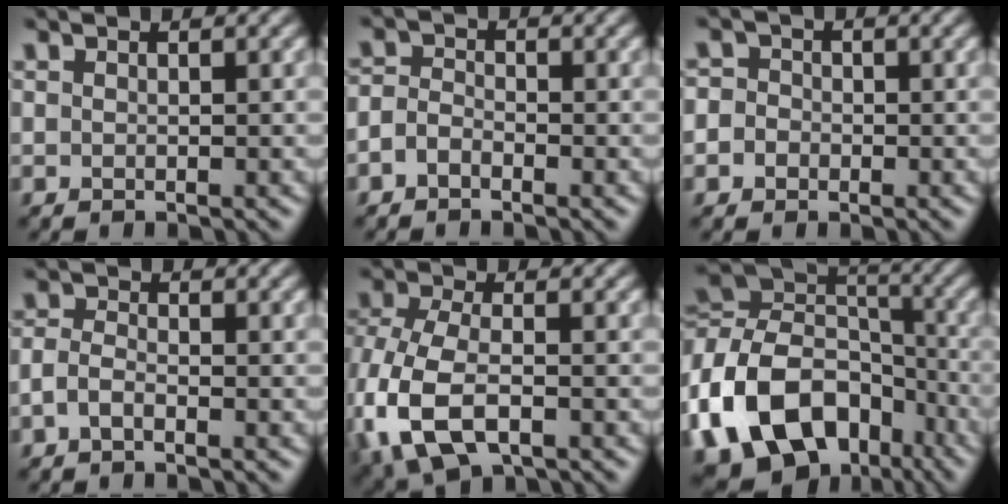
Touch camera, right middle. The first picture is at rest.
{"total": 1.7, "force": [-0.9, 1.1, 0.9], "torque": [-0.018, 0.003, -0.024]}
{"total": 3.1, "force": [-0.1, 2.8, 1.2], "torque": [0.008, 0.018, -0.036]}
{"total": 1.7, "force": [-0.9, 0.9, 1.2], "torque": [-0.027, 0.003, -0.023]}
{"total": 9.2, "force": [-3.0, 5.3, 7.0], "torque": [-0.175, -0.017, -0.062]}
{"total": 16.1, "force": [-6.1, 11.8, 9.0], "torque": [-0.217, 0.002, -0.118]}